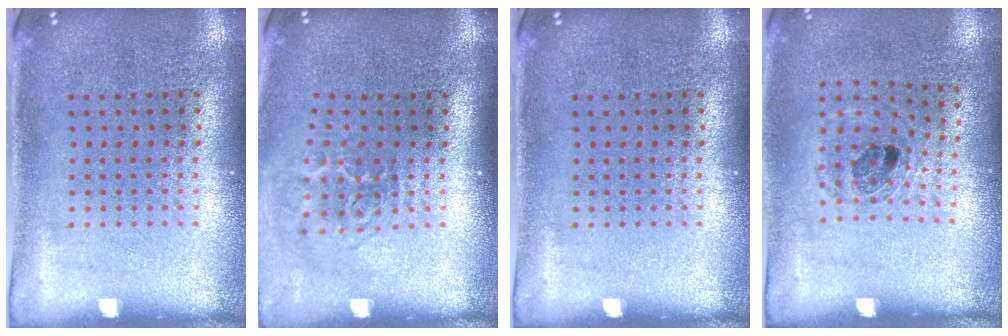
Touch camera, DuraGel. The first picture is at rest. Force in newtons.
{"total": 2.0, "press": 1.3, "slide": 1.5}
{"total": 0.0}
{"total": 0.9, "press": 0.9, "slide": 0.3}